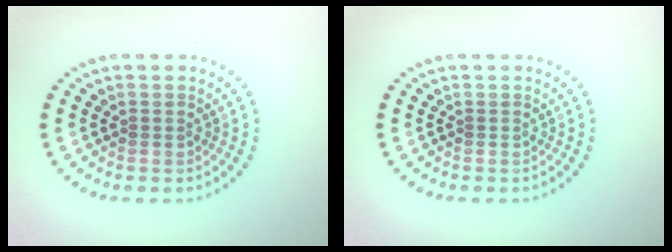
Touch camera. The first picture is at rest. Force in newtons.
{"total": 0.0}